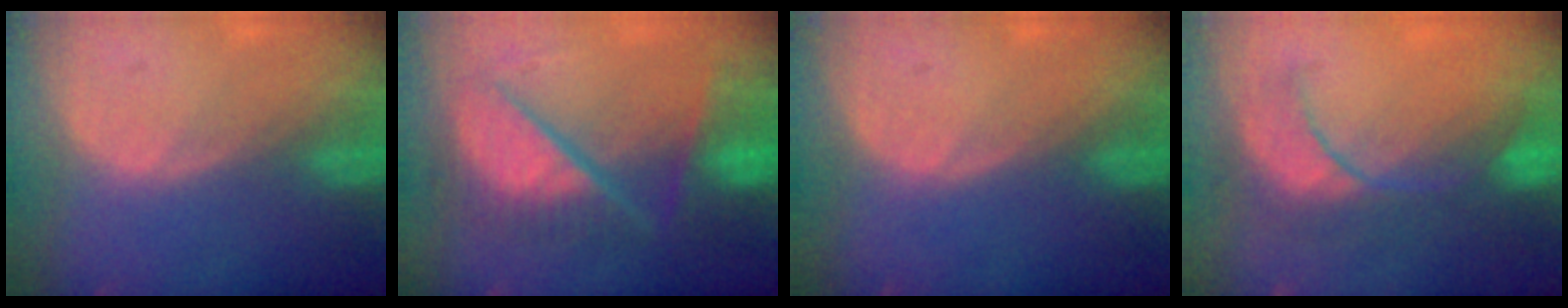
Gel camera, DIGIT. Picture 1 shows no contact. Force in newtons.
{"total": 10.9, "press": 10.9, "slide": 1.4}
{"total": 0.0}
{"total": 8.4, "press": 8.2, "slide": 1.9}